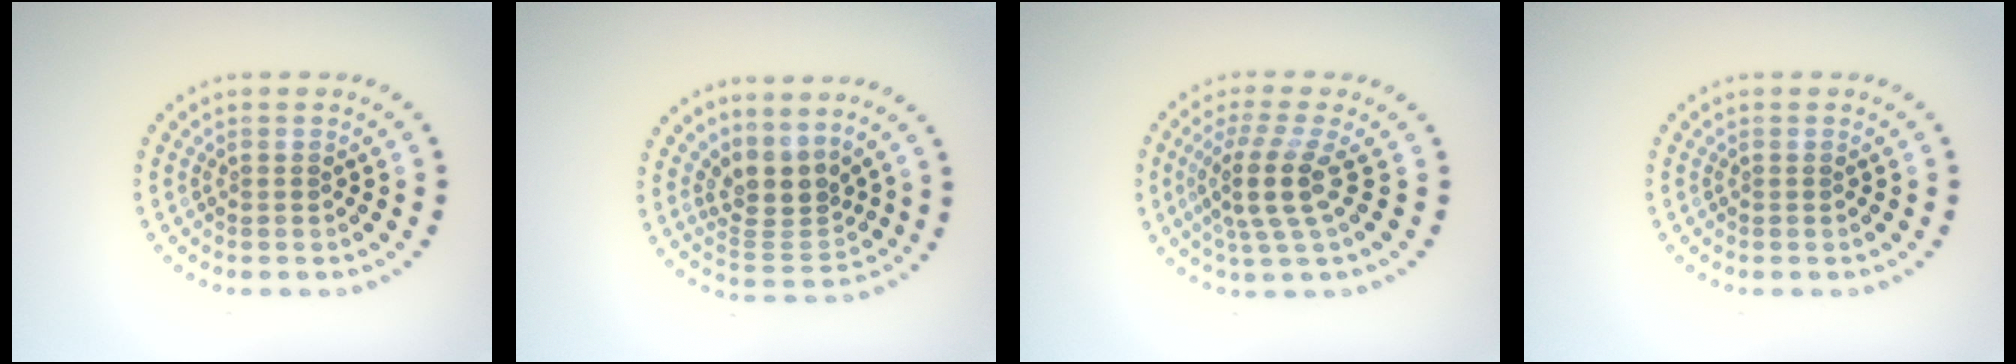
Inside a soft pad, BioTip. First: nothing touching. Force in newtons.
{"total": 3.6, "press": 2.6, "slide": 2.4}
{"total": 3.8, "press": 2.8, "slide": 2.7}
{"total": 0.0}